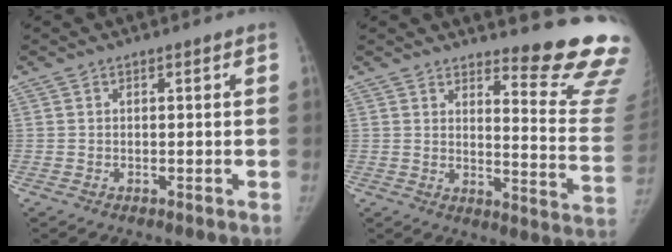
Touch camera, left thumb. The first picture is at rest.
{"total": 16.2, "force": [14.5, 2.1, 6.8], "torque": [-0.052, -0.180, 0.161]}